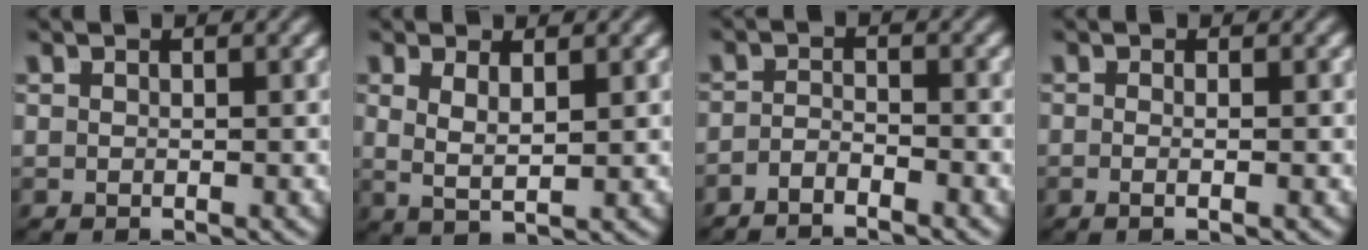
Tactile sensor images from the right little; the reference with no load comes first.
{"total": 3.5, "force": [0.6, 1.9, 2.8], "torque": [-0.053, -0.002, 0.010]}
{"total": 2.7, "force": [-2.6, 0.3, 0.6], "torque": [-0.006, -0.013, -0.043]}
{"total": 1.4, "force": [-0.9, -0.4, 1.0], "torque": [-0.024, -0.008, -0.015]}